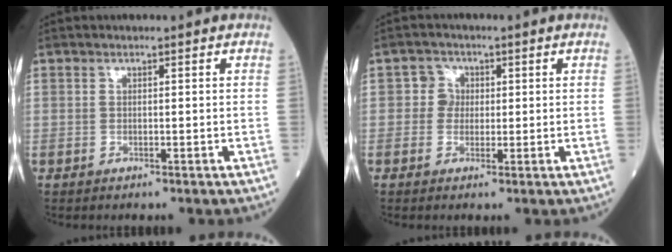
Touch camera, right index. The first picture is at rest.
{"total": 2.6, "force": [0.2, 2.6, 0.5], "torque": [0.000, 0.005, -0.001]}